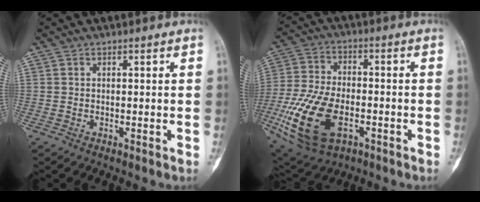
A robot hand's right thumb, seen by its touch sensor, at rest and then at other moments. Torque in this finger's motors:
{"motor_torque": [0.20, 0.86, 1.90, -0.86, 0.22]}